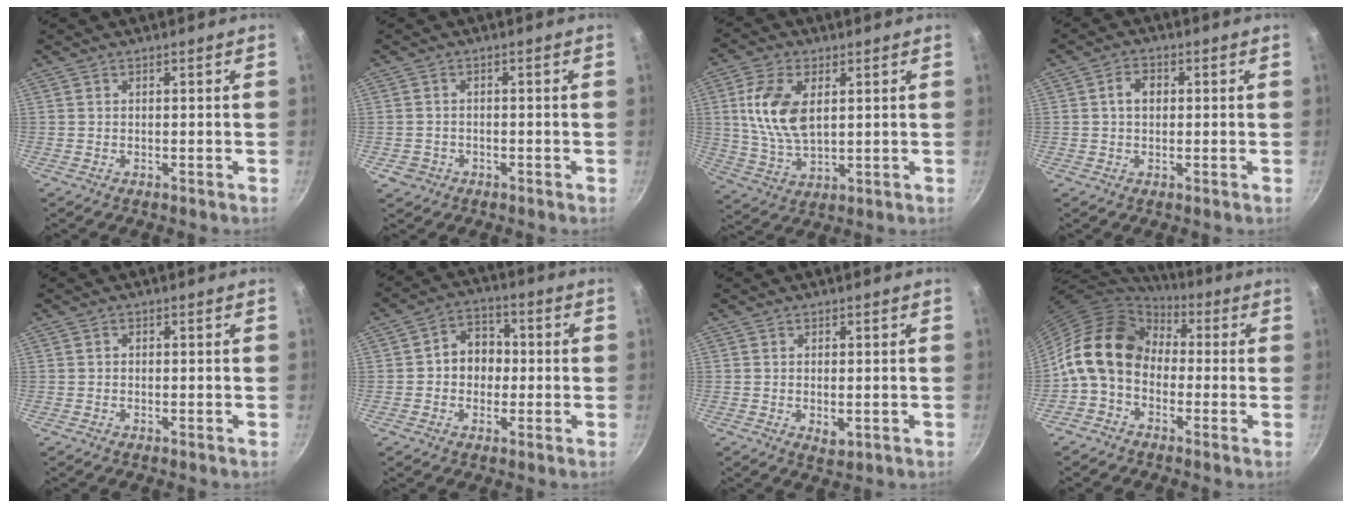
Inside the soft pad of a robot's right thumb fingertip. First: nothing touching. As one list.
[{"total": 2.5, "force": [-1.1, 2.1, 0.8], "torque": [-0.014, 0.013, -0.009]}, {"total": 12.0, "force": [2.8, 6.7, 9.5], "torque": [-0.184, -0.012, 0.057]}, {"total": 3.7, "force": [0.5, 2.7, 2.5], "torque": [-0.029, 0.009, 0.004]}, {"total": 0.6, "force": [0.0, 0.5, 0.2], "torque": [-0.003, 0.004, -0.001]}, {"total": 8.0, "force": [-0.1, 6.6, 4.4], "torque": [-0.025, 0.018, -0.013]}, {"total": 2.6, "force": [-0.3, 1.4, 2.2], "torque": [-0.035, -0.009, -0.002]}, {"total": 14.2, "force": [-0.4, 10.9, 9.0], "torque": [-0.132, 0.038, -0.029]}]